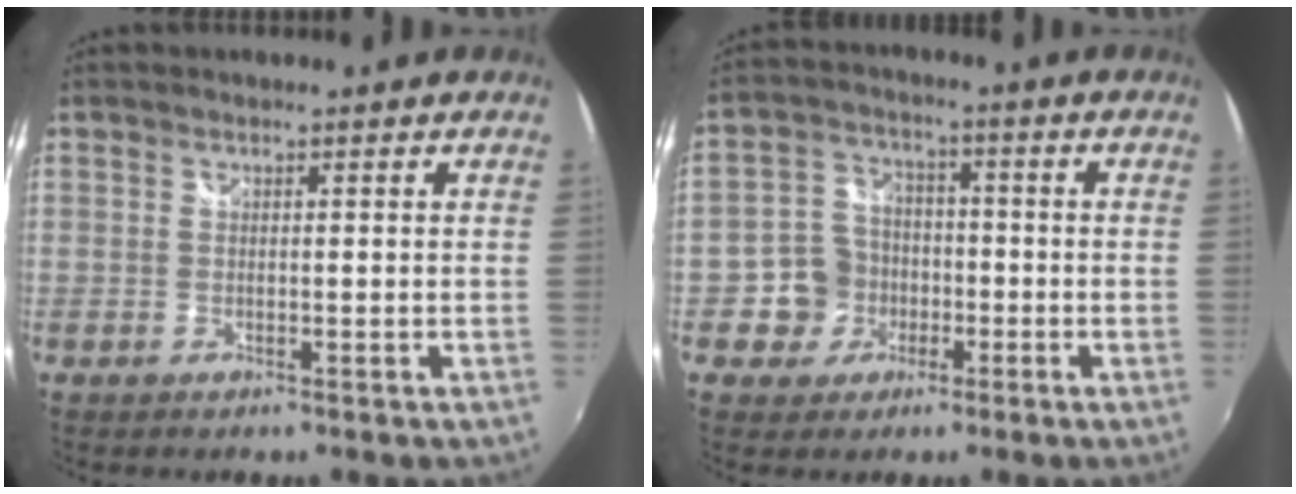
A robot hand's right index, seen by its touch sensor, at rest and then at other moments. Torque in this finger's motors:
{"motor_torque": [0.06, -0.01, -0.33, -0.21]}